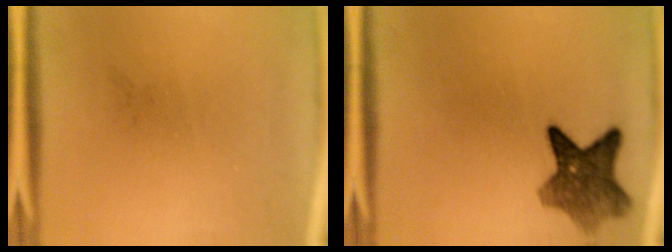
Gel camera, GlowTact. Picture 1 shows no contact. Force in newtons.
{"total": 7.3}